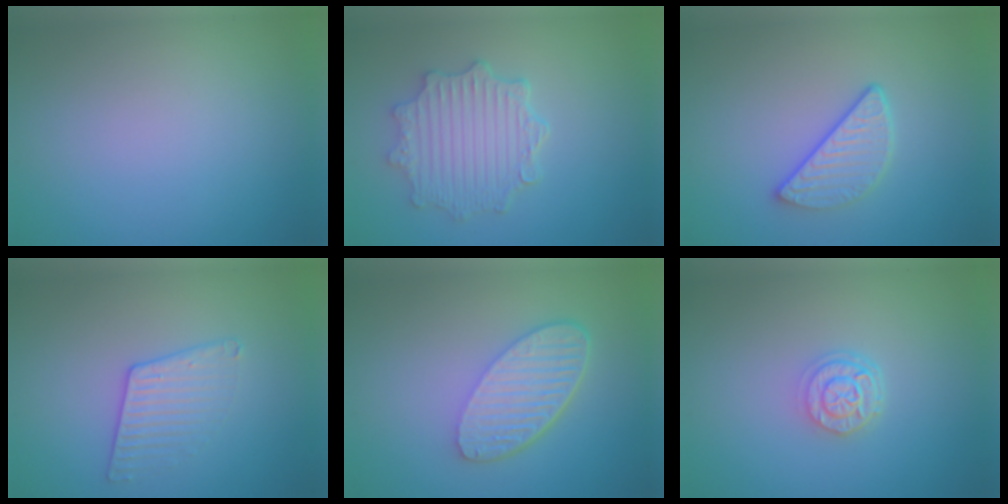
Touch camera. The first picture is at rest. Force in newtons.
{"total": 4.9, "press": 3.9, "slide": 3.0}
{"total": 3.3, "press": 2.6, "slide": 2.0}
{"total": 2.0, "press": 1.5, "slide": 1.3}
{"total": 5.6, "press": 4.2, "slide": 3.7}
{"total": 2.5, "press": 2.0, "slide": 1.5}